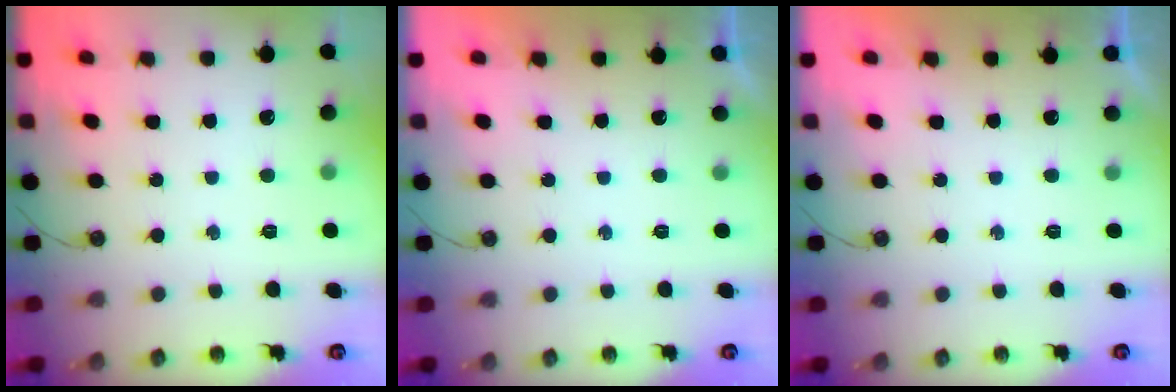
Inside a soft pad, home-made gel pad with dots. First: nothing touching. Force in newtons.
{"total": 0.0}
{"total": 0.0}